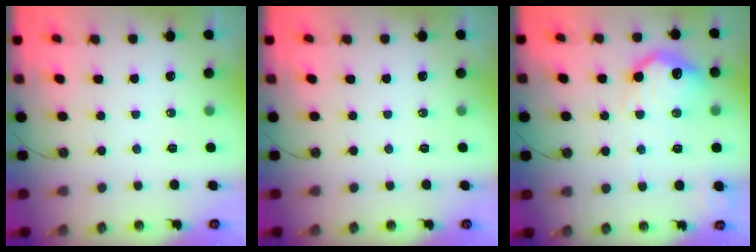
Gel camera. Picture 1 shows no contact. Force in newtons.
{"total": 0.0}
{"total": 16.8, "press": 16.8, "slide": 1.1}